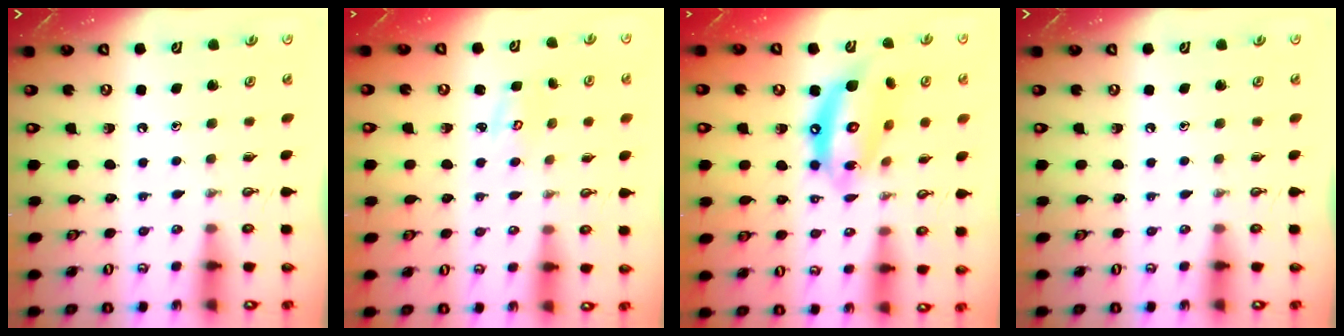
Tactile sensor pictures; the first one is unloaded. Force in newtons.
{"total": 2.9, "press": 2.9, "slide": 0.3}
{"total": 15.0, "press": 14.9, "slide": 1.6}
{"total": 0.0}